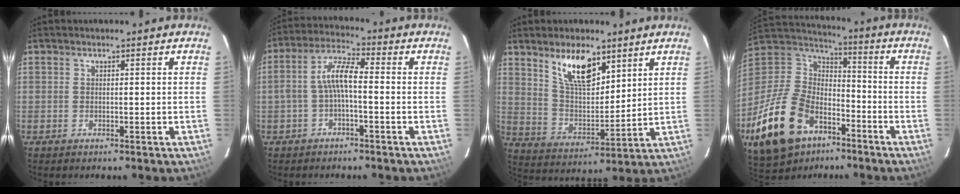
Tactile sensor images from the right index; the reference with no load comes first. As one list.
[{"total": 6.0, "force": [-1.5, 1.7, 5.6], "torque": [-0.125, 0.019, -0.030]}, {"total": 12.1, "force": [7.7, 5.0, 7.9], "torque": [-0.137, -0.001, 0.151]}, {"total": 24.4, "force": [-13.0, 15.0, 14.2], "torque": [-0.325, -0.004, -0.210]}]